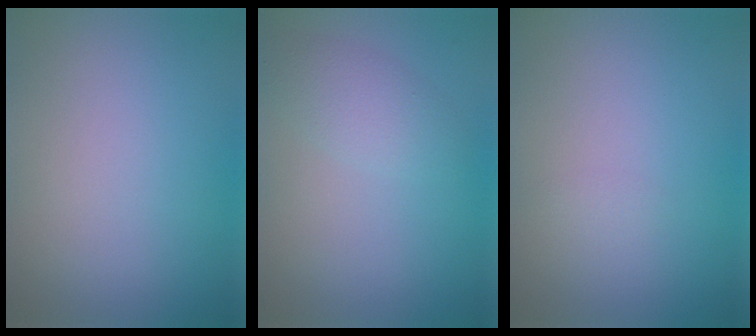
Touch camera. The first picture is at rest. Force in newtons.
{"total": 2.2, "press": 2.2, "slide": 0.1}
{"total": 0.6, "press": 0.6, "slide": 0.0}